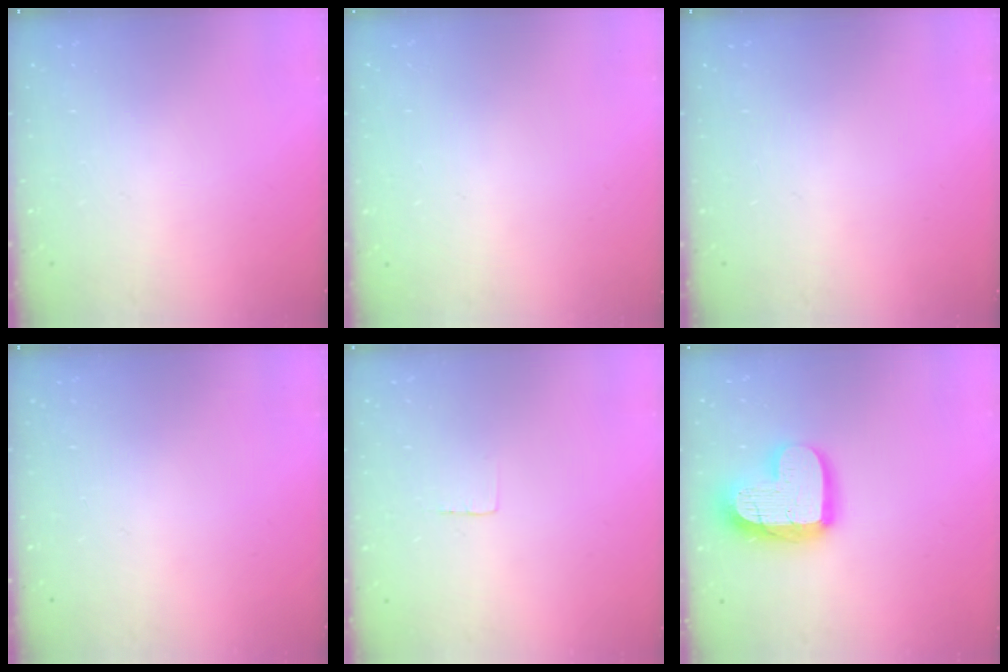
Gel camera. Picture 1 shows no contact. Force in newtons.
{"total": 0.0}
{"total": 0.0}
{"total": 0.0}
{"total": 2.3, "press": 2.3, "slide": 0.1}
{"total": 18.3, "press": 18.2, "slide": 1.9}